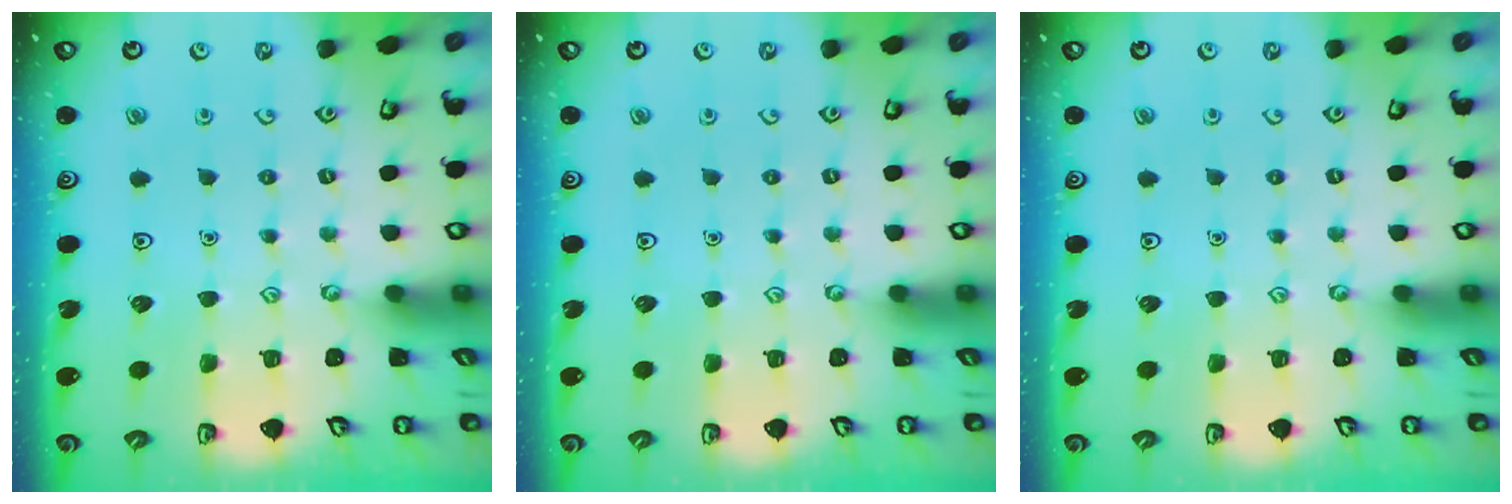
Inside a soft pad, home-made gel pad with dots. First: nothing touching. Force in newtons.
{"total": 0.0}
{"total": 0.0}